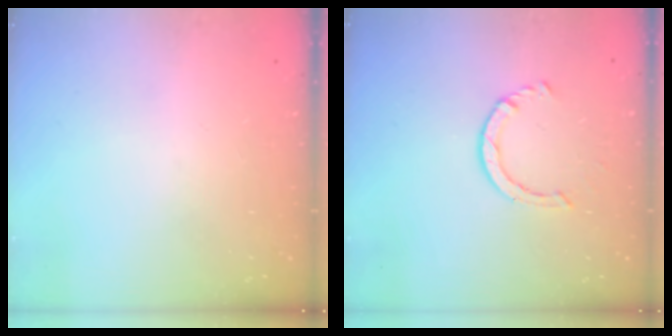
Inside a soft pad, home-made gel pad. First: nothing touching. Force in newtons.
{"total": 2.2, "press": 2.2, "slide": 0.4}